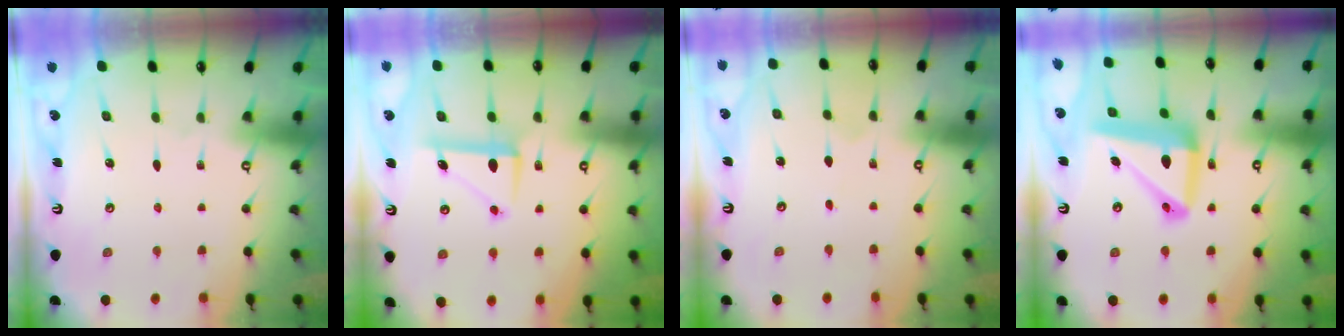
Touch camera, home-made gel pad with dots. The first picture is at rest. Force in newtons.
{"total": 7.1, "press": 7.0, "slide": 1.3}
{"total": 0.0}
{"total": 15.3, "press": 15.2, "slide": 1.9}